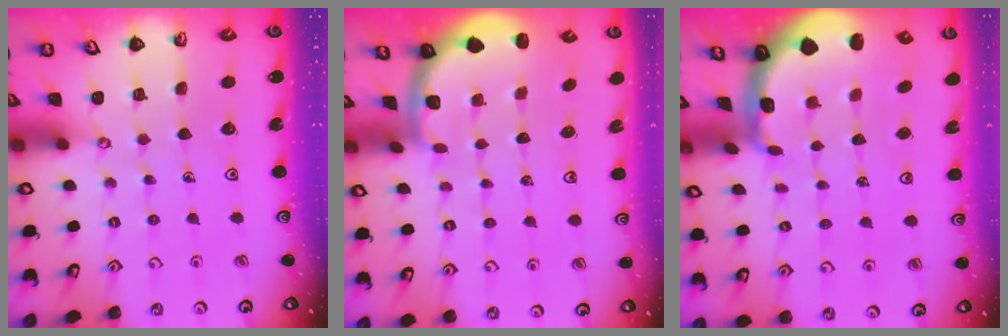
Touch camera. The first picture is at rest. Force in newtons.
{"total": 1.7, "press": 1.7, "slide": 0.3}
{"total": 1.7, "press": 1.7, "slide": 0.3}